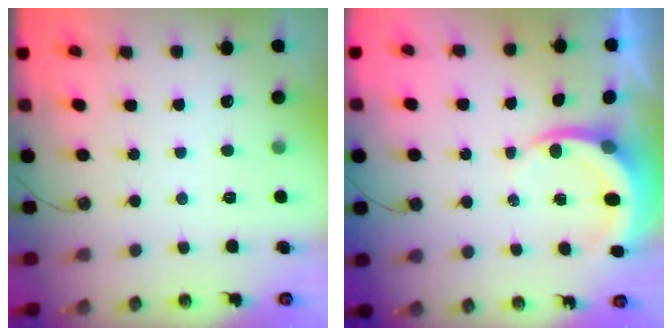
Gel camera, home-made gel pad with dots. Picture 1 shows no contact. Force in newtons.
{"total": 4.9, "press": 4.9, "slide": 0.4}